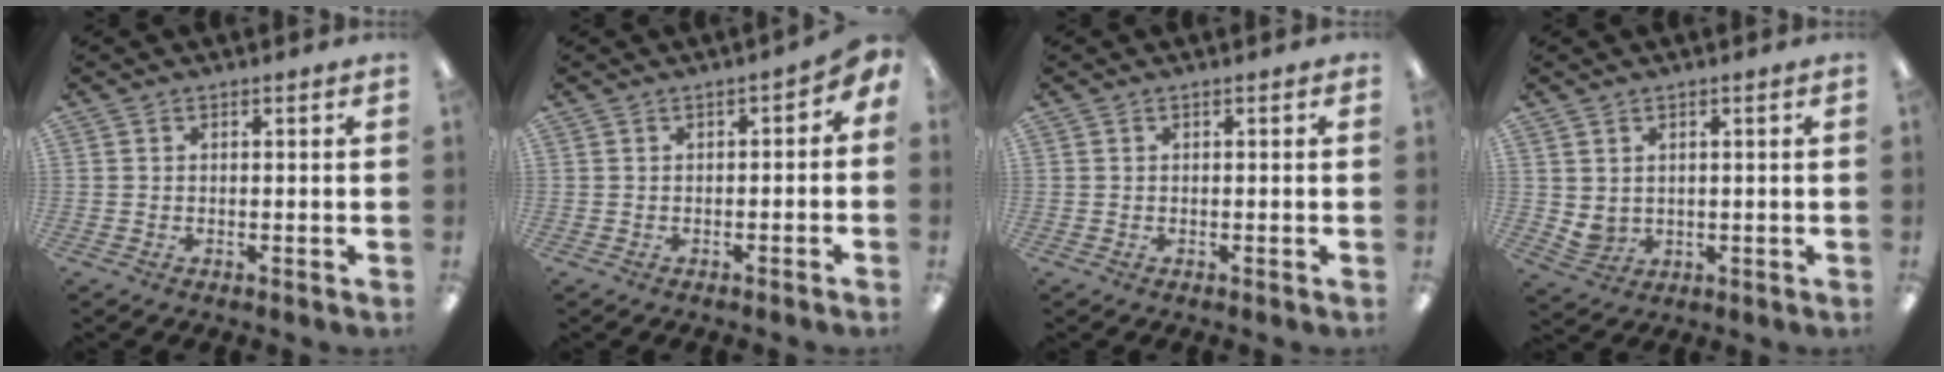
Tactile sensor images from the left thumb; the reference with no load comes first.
{"total": 1.9, "force": [-1.0, 1.2, 1.2], "torque": [-0.023, 0.009, -0.021]}
{"total": 0.0}
{"total": 3.0, "force": [1.7, 2.3, 0.6], "torque": [-0.015, -0.004, 0.034]}